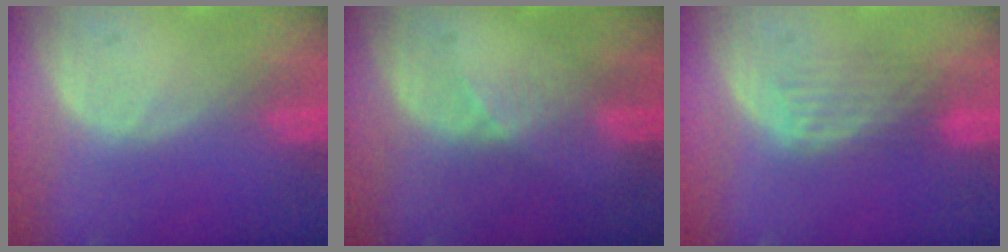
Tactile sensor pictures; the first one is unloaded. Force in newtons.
{"total": 2.6, "press": 2.2, "slide": 1.4}
{"total": 4.6, "press": 3.9, "slide": 2.4}